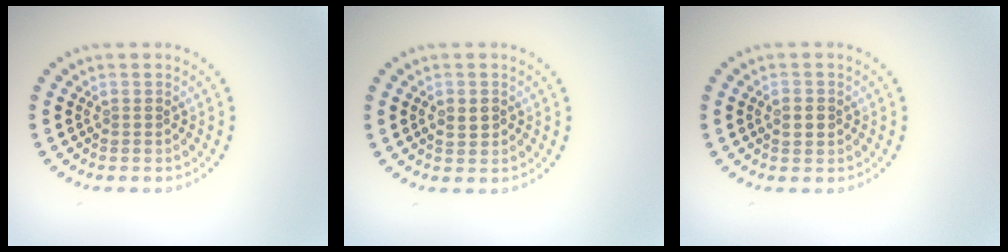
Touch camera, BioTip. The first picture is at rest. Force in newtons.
{"total": 1.6, "press": 1.6, "slide": 0.2}
{"total": 1.2, "press": 1.2, "slide": 0.1}